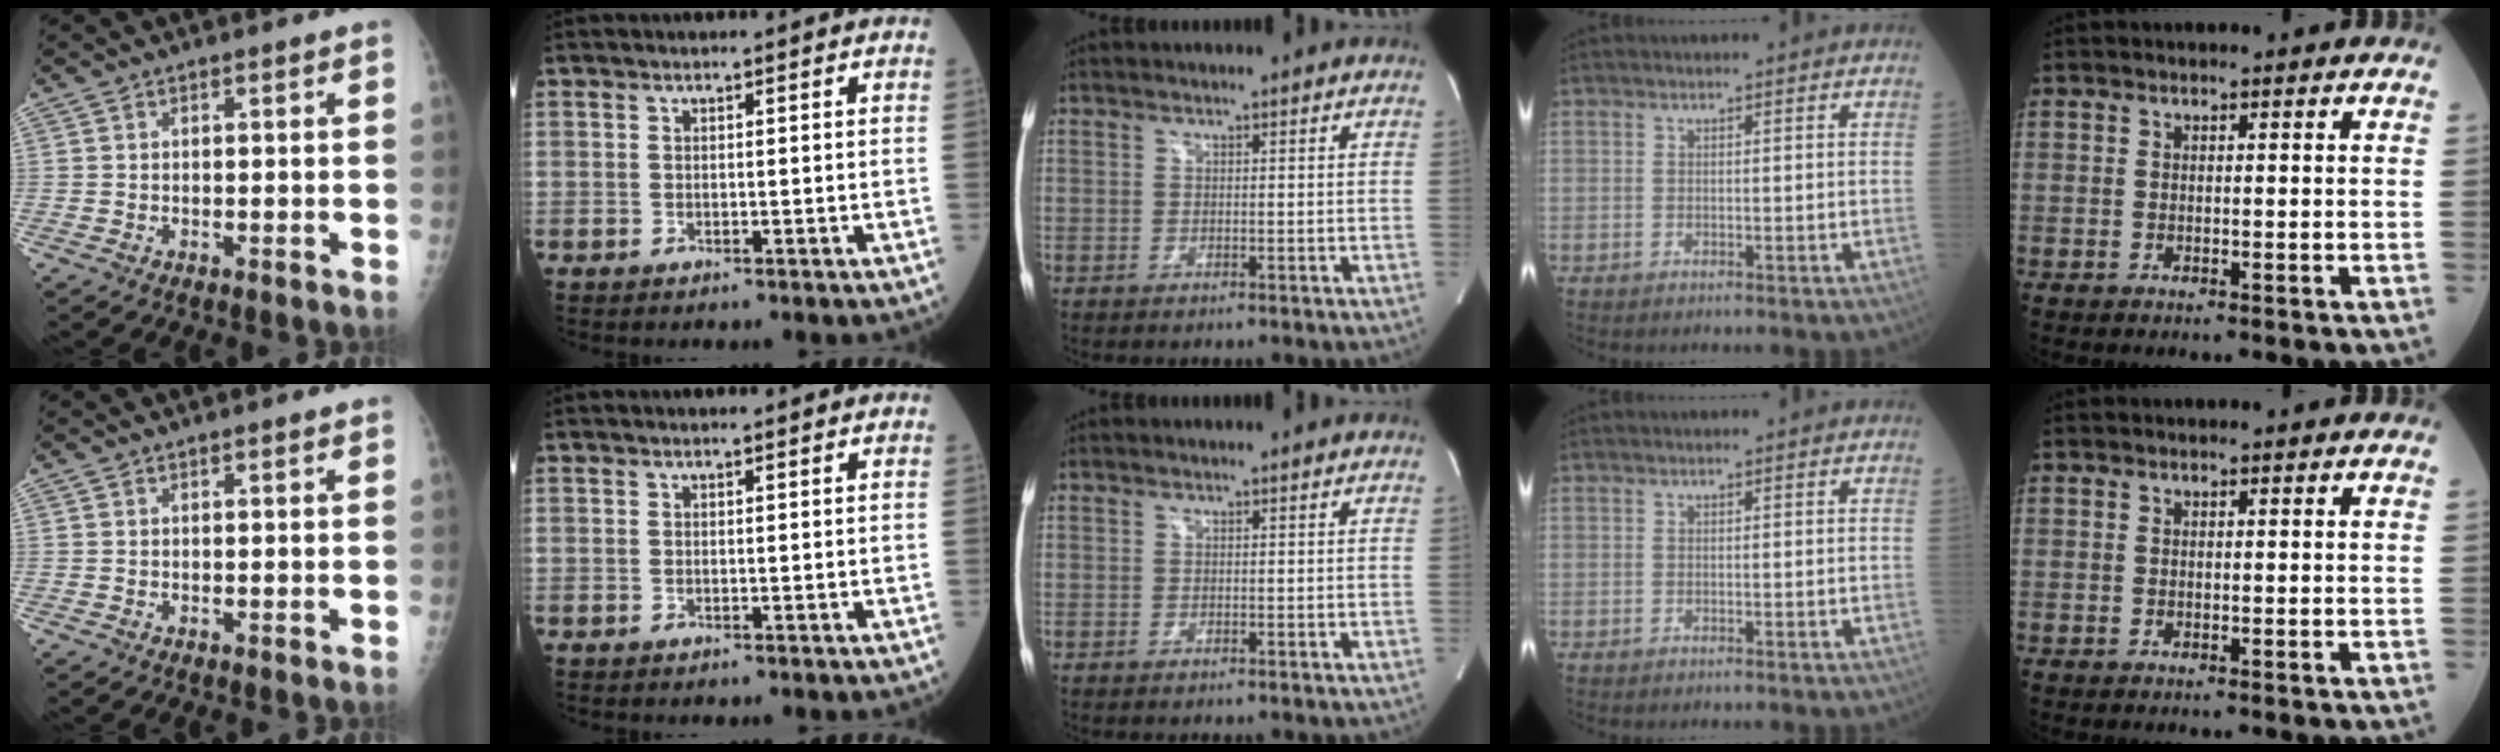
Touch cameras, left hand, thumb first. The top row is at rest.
{"thumb": {"total": 1.0, "force": [0.7, 0.2, 0.6], "torque": [-0.006, 0.001, 0.010]}, "index": {"total": 0.7, "force": [0.7, 0.0, 0.3], "torque": [-0.010, 0.003, 0.010]}}